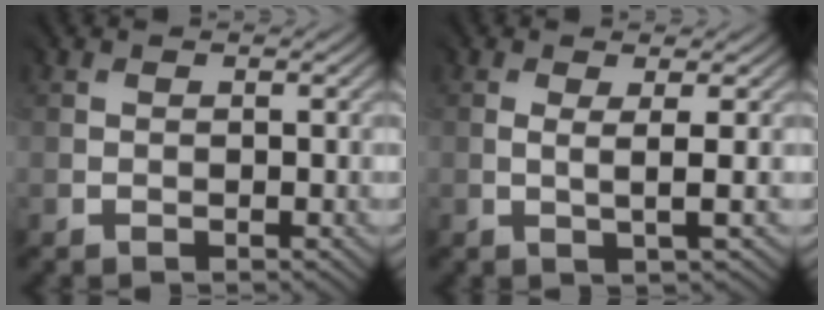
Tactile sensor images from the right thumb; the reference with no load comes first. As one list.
[{"total": 1.9, "force": [0.1, 0.2, 1.9], "torque": [-0.033, 0.003, 0.000]}]